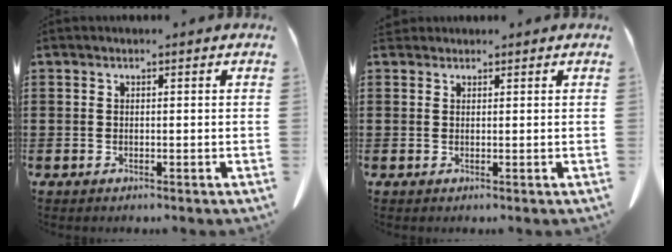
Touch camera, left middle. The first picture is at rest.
{"total": 1.0, "force": [1.0, 0.3, 0.1], "torque": [-0.005, 0.001, 0.020]}